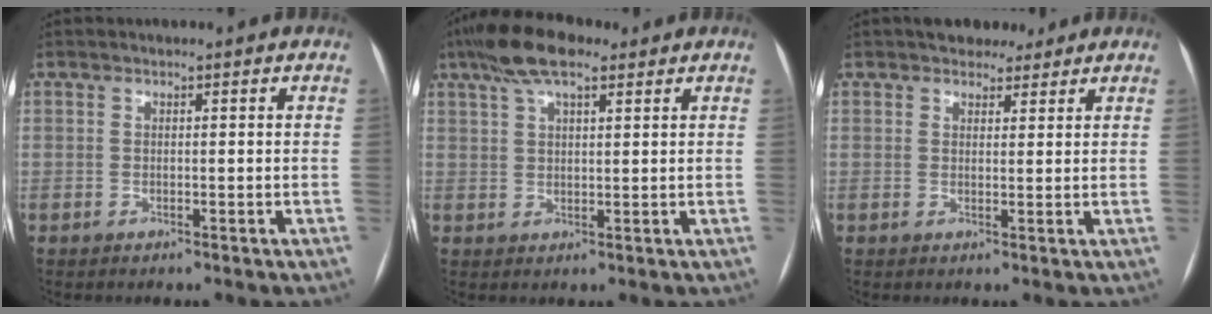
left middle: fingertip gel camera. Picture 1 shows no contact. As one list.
[{"total": 8.3, "force": [5.5, 2.6, 5.7], "torque": [-0.115, 0.026, 0.096]}, {"total": 4.6, "force": [3.8, 2.2, 1.4], "torque": [-0.014, 0.009, 0.059]}]